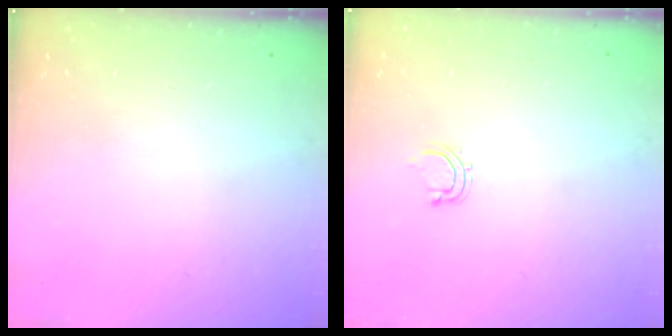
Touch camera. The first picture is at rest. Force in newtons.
{"total": 2.8, "press": 2.8, "slide": 0.5}